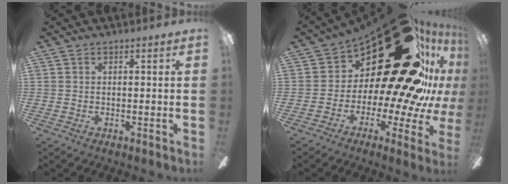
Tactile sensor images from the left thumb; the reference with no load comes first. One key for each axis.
{"total": 35.0, "fx": 16.5, "fy": 16.3, "fz": 26.2, "tx": -0.334, "ty": -0.137, "tz": 0.327}